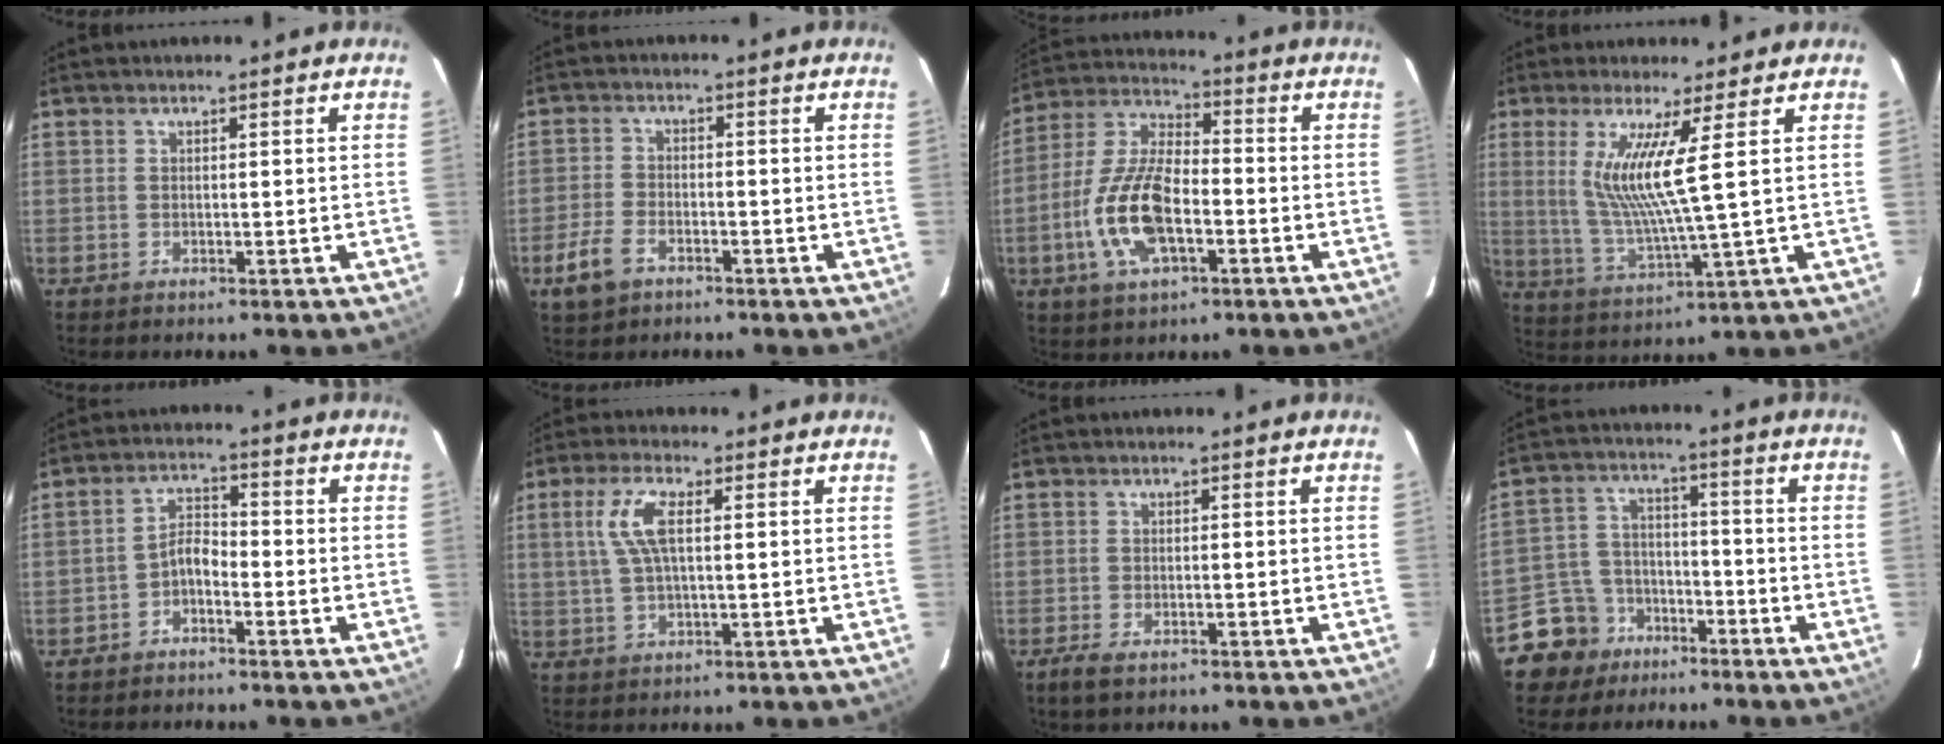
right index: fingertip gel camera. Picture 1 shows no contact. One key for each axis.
{"total": 6.4, "fx": -3.8, "fy": 3.6, "fz": 3.6, "tx": -0.093, "ty": 0.001, "tz": -0.073}
{"total": 14.4, "fx": -4.4, "fy": 6.4, "fz": 12.1, "tx": -0.261, "ty": 0.001, "tz": -0.084}
{"total": 9.6, "fx": 2.9, "fy": -1.1, "fz": 9.1, "tx": -0.172, "ty": -0.023, "tz": 0.065}
{"total": 3.7, "fx": -2.6, "fy": 1.6, "fz": 2.0, "tx": -0.047, "ty": 0.015, "tz": -0.050}
{"total": 6.8, "fx": 1.4, "fy": 2.1, "fz": 6.4, "tx": -0.131, "ty": 0.009, "tz": 0.030}
{"total": 3.4, "fx": -2.4, "fy": 1.2, "fz": 2.2, "tx": -0.055, "ty": -0.007, "tz": -0.043}
{"total": 9.4, "fx": -6.2, "fy": 6.9, "fz": 0.9, "tx": -0.040, "ty": 0.039, "tz": -0.104}